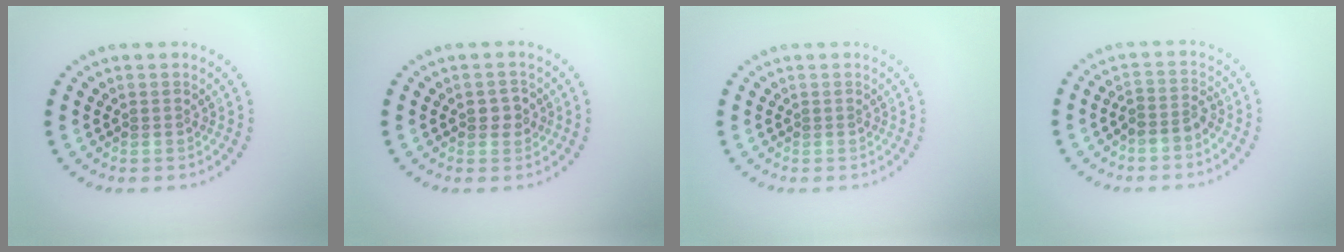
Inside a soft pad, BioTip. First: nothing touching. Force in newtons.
{"total": 1.6, "press": 1.5, "slide": 0.4}
{"total": 0.0}
{"total": 1.9, "press": 1.5, "slide": 1.2}